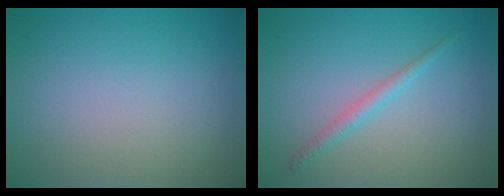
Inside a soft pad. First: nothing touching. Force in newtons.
{"total": 1.4, "press": 1.4, "slide": 0.1}